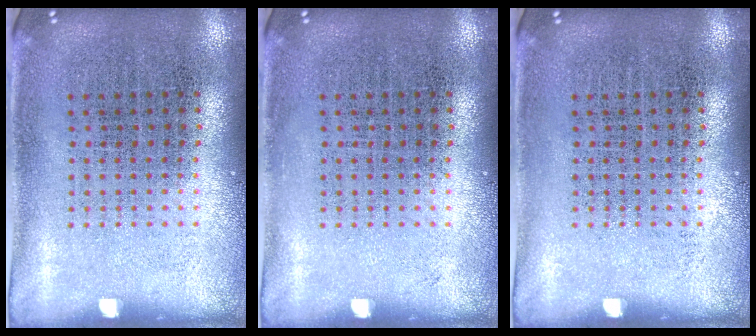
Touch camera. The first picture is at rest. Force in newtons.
{"total": 0.0}
{"total": 0.0}